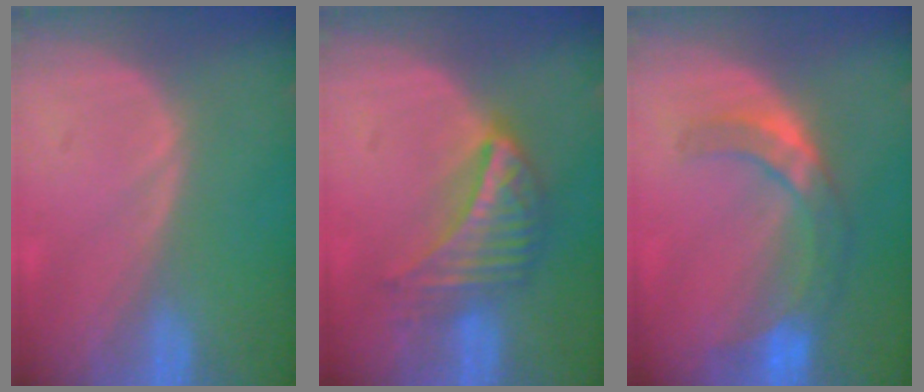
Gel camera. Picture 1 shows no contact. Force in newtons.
{"total": 7.5, "press": 6.6, "slide": 3.6}
{"total": 7.3, "press": 6.4, "slide": 3.4}